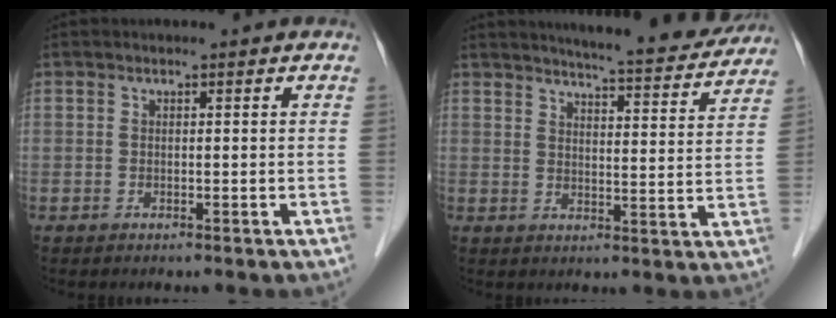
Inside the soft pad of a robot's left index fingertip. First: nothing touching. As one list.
[{"total": 15.7, "force": [14.6, 1.5, 5.5], "torque": [-0.072, -0.026, 0.174]}]